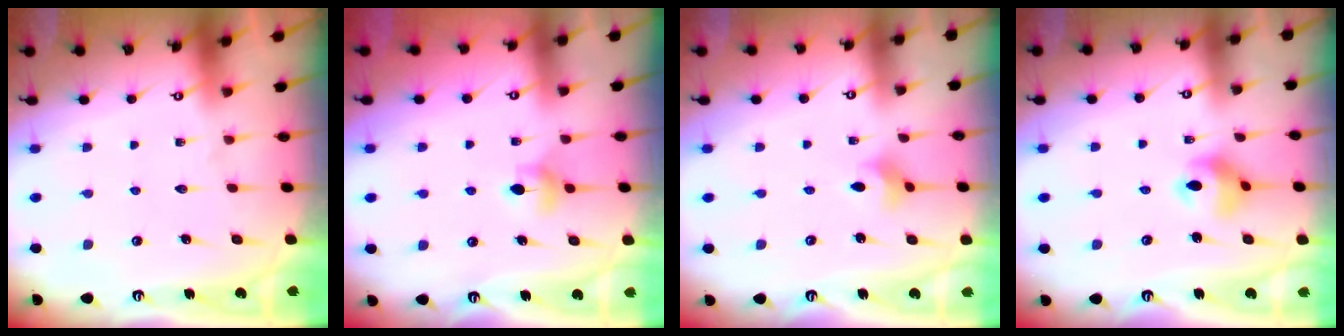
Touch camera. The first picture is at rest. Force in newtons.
{"total": 5.6, "press": 5.6, "slide": 0.5}
{"total": 2.6, "press": 2.6, "slide": 0.4}
{"total": 7.9, "press": 7.9, "slide": 0.6}